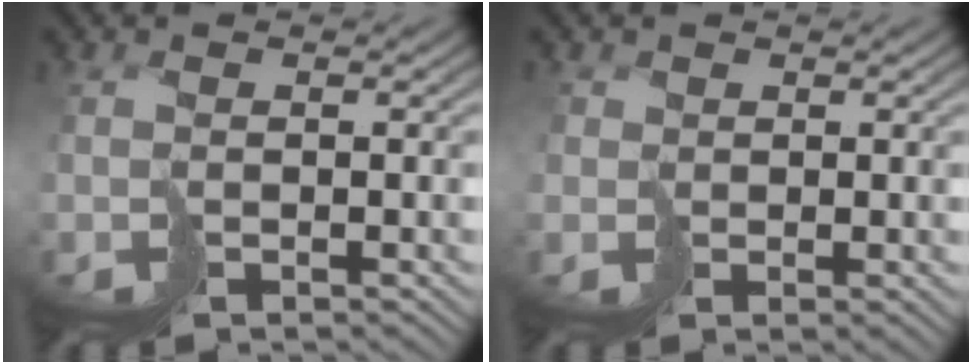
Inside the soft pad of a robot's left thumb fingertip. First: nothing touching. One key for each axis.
{"total": 1.2, "fx": 0.6, "fy": 0.3, "fz": -0.9, "tx": 0.017, "ty": -0.001, "tz": 0.007}